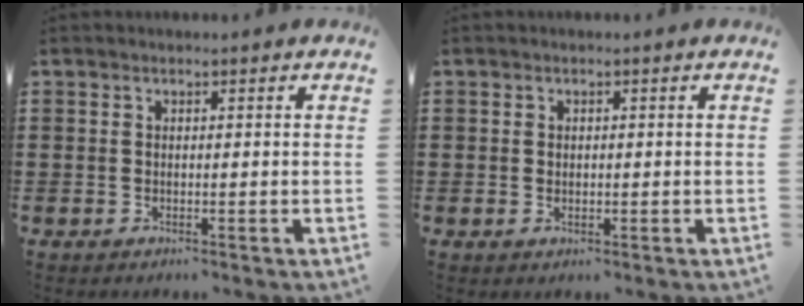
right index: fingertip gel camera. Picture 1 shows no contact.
{"total": 0.6, "force": [0.2, 0.5, 0.3], "torque": [-0.005, 0.005, 0.003]}